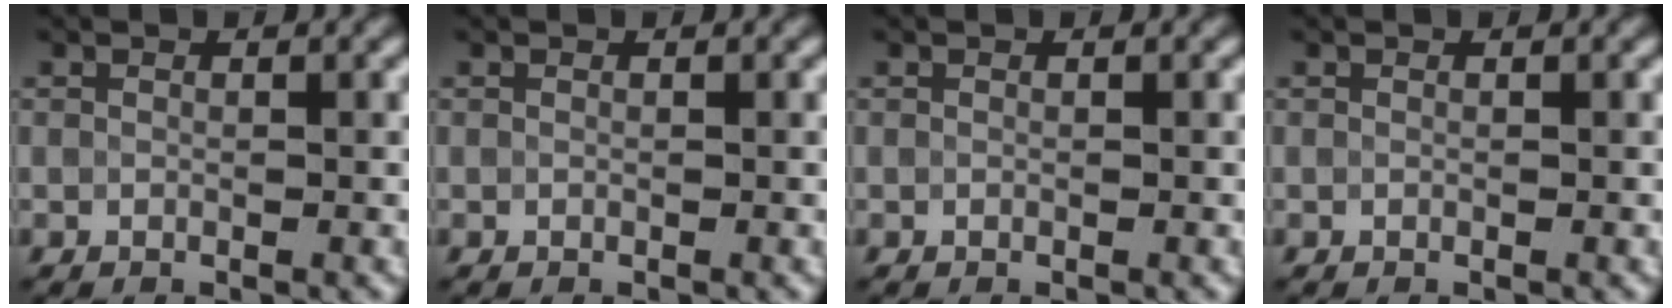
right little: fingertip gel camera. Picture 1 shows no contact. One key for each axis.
{"total": 0.0}
{"total": 0.0}
{"total": 0.0}